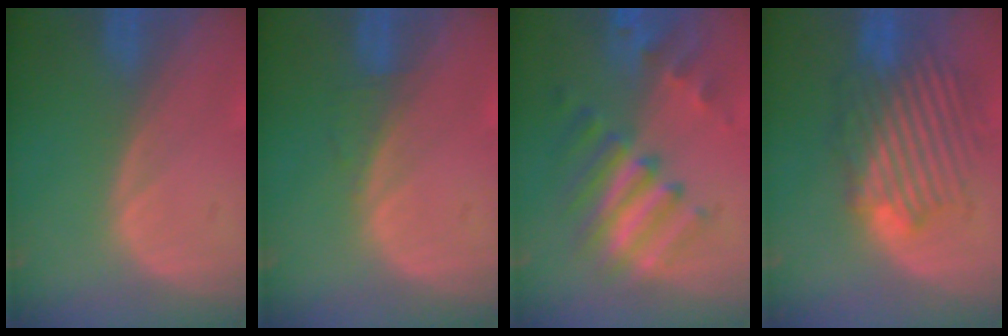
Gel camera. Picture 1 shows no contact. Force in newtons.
{"total": 1.2, "press": 1.2, "slide": 0.1}
{"total": 9.4, "press": 8.3, "slide": 4.3}
{"total": 8.8, "press": 8.7, "slide": 1.5}